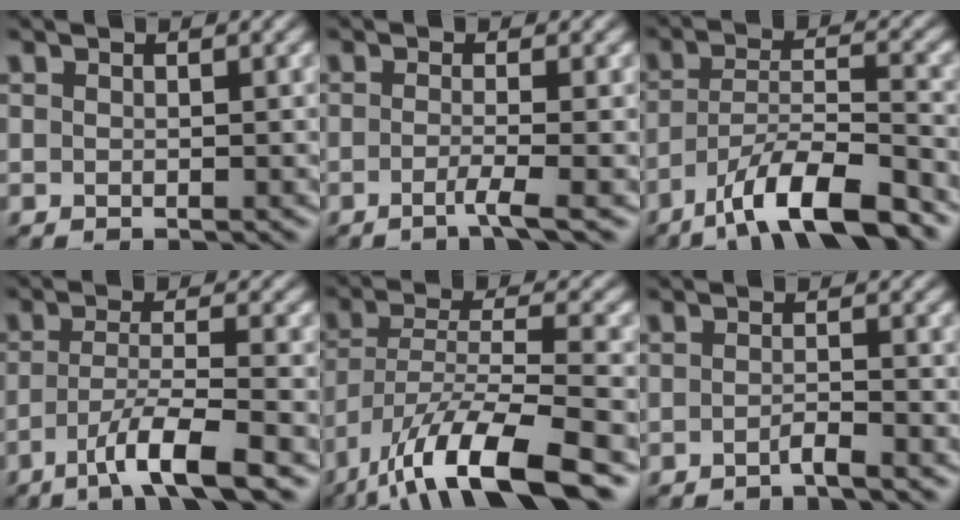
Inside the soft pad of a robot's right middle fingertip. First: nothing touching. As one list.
[{"total": 2.4, "force": [-1.0, 0.3, 2.1], "torque": [-0.029, -0.003, -0.030]}, {"total": 8.8, "force": [-6.3, 2.1, 5.8], "torque": [-0.096, 0.006, -0.114]}, {"total": 5.8, "force": [-3.3, 0.9, 4.6], "torque": [-0.077, 0.002, -0.063]}, {"total": 11.1, "force": [-7.3, 3.0, 7.8], "torque": [-0.135, 0.000, -0.138]}, {"total": 1.4, "force": [-1.0, 0.1, 0.9], "torque": [-0.015, 0.004, -0.023]}]